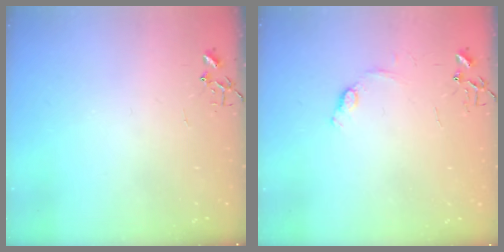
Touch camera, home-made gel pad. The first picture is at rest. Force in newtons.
{"total": 7.3, "press": 7.3, "slide": 0.7}